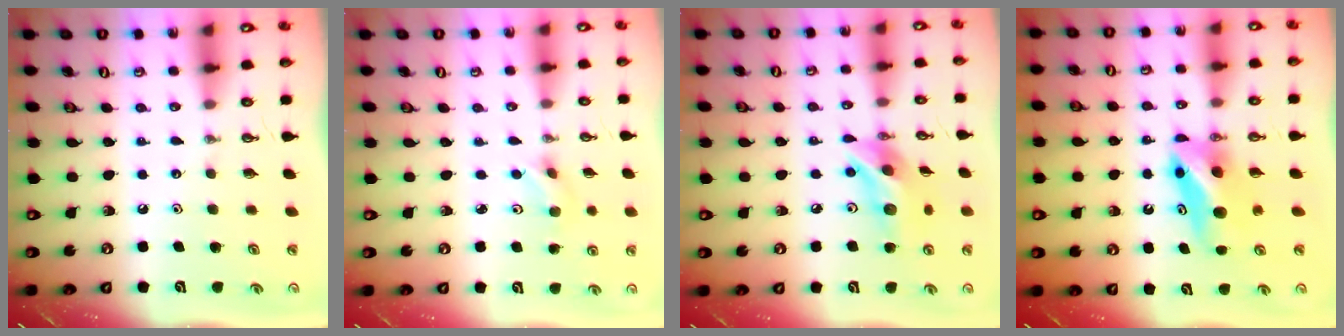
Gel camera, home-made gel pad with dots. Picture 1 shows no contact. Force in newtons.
{"total": 2.9, "press": 2.8, "slide": 0.6}
{"total": 13.2, "press": 13.1, "slide": 0.9}
{"total": 8.0, "press": 7.2, "slide": 3.4}